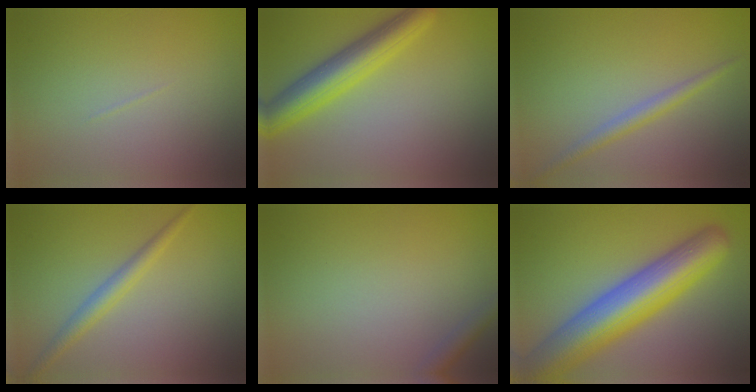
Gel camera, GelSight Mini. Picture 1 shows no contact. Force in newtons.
{"total": 5.8, "press": 5.8, "slide": 0.1}
{"total": 2.0, "press": 2.0, "slide": 0.1}
{"total": 2.2, "press": 2.2, "slide": 0.1}
{"total": 1.5, "press": 1.5, "slide": 0.0}
{"total": 11.8, "press": 11.8, "slide": 0.6}